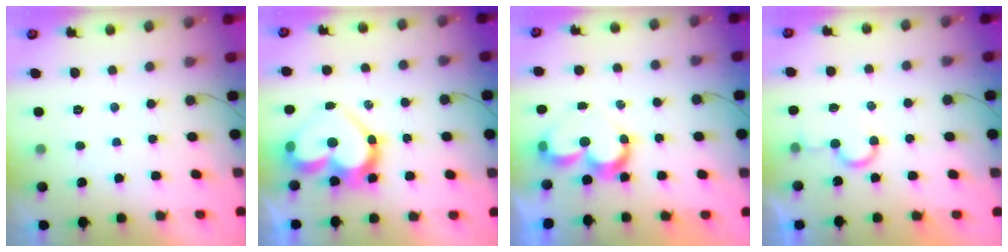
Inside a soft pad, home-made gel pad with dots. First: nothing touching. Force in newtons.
{"total": 17.6, "press": 17.6, "slide": 1.3}
{"total": 8.8, "press": 8.8, "slide": 0.8}
{"total": 5.5, "press": 5.3, "slide": 1.5}